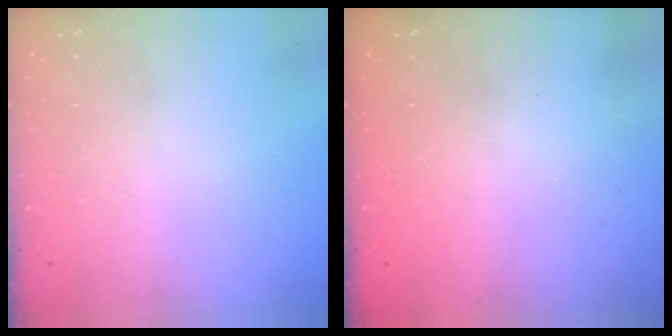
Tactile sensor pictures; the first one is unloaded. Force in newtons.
{"total": 2.4, "press": 2.3, "slide": 0.8}